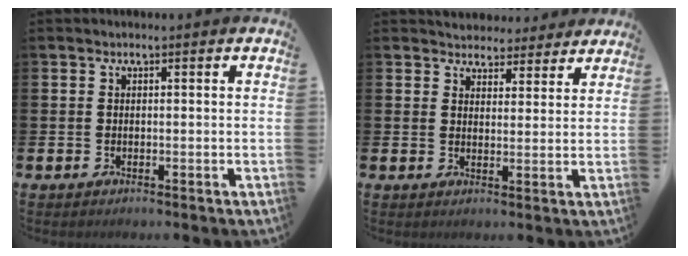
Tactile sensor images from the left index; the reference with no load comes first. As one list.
[{"total": 4.3, "force": [4.0, 1.4, -0.2], "torque": [0.001, -0.030, 0.069]}]